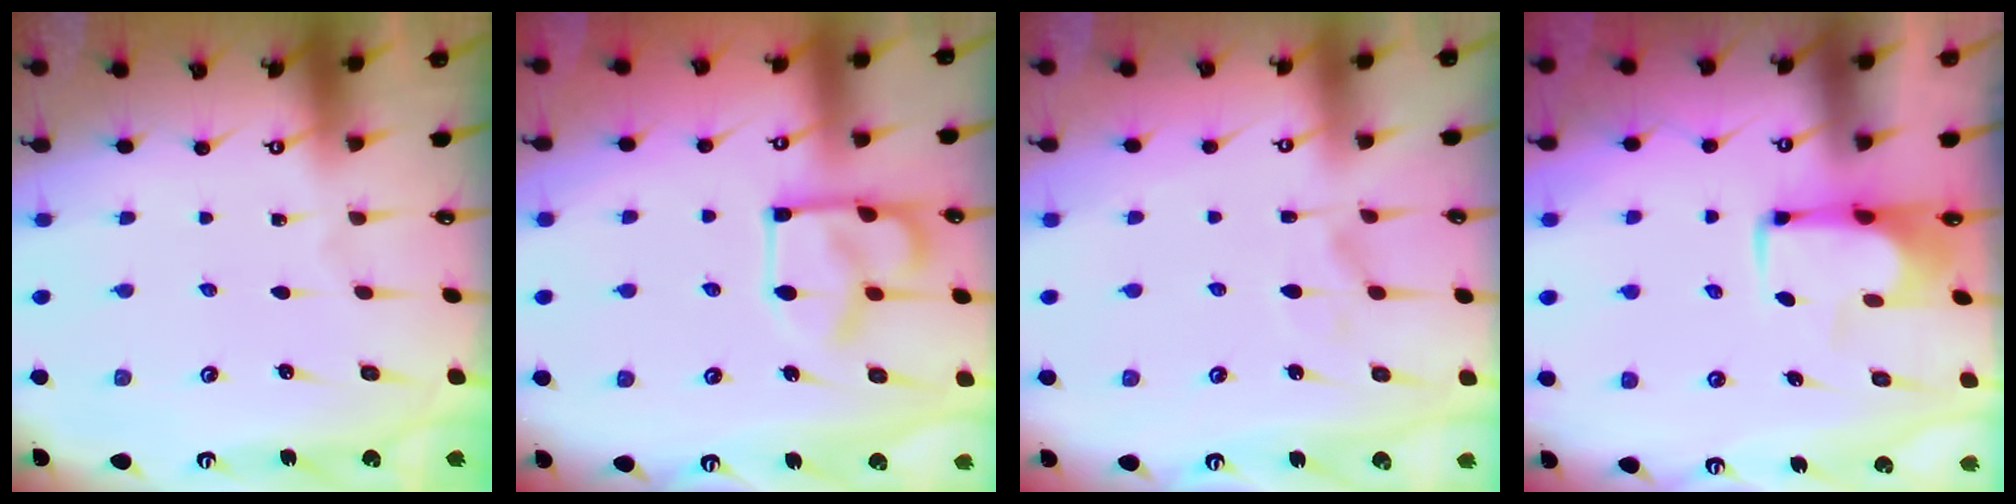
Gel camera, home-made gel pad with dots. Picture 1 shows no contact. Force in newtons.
{"total": 9.6, "press": 9.5, "slide": 1.5}
{"total": 1.0, "press": 0.2, "slide": 0.9}
{"total": 1.7, "press": 1.7, "slide": 0.4}